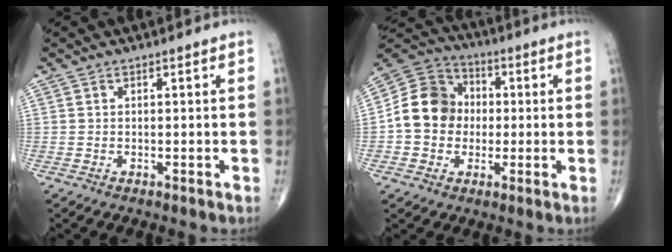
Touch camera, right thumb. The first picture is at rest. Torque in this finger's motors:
{"motor_torque": [1.12, 1.70, 1.10, -0.13, 0.06]}